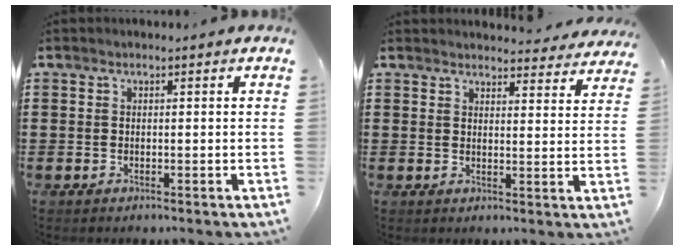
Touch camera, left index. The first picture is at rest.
{"total": 3.5, "force": [3.5, 0.4, 0.5], "torque": [-0.014, -0.017, 0.062]}